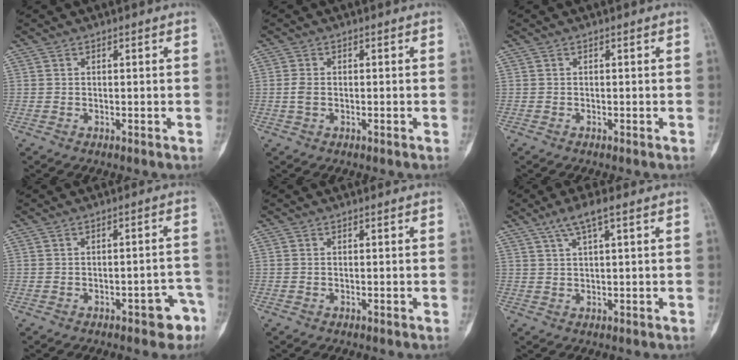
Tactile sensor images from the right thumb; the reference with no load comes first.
{"total": 2.0, "force": [-0.3, 1.2, 1.5], "torque": [-0.041, 0.006, -0.009]}
{"total": 0.0}
{"total": 5.7, "force": [-3.3, 2.5, 4.0], "torque": [-0.025, 0.034, -0.035]}
{"total": 0.0}
{"total": 4.7, "force": [2.6, 0.7, 3.9], "torque": [-0.081, 0.006, 0.053]}